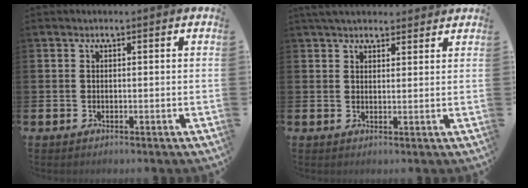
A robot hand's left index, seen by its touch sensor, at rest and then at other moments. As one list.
[{"total": 3.8, "force": [3.5, 1.2, 0.9], "torque": [-0.013, -0.012, 0.063]}]